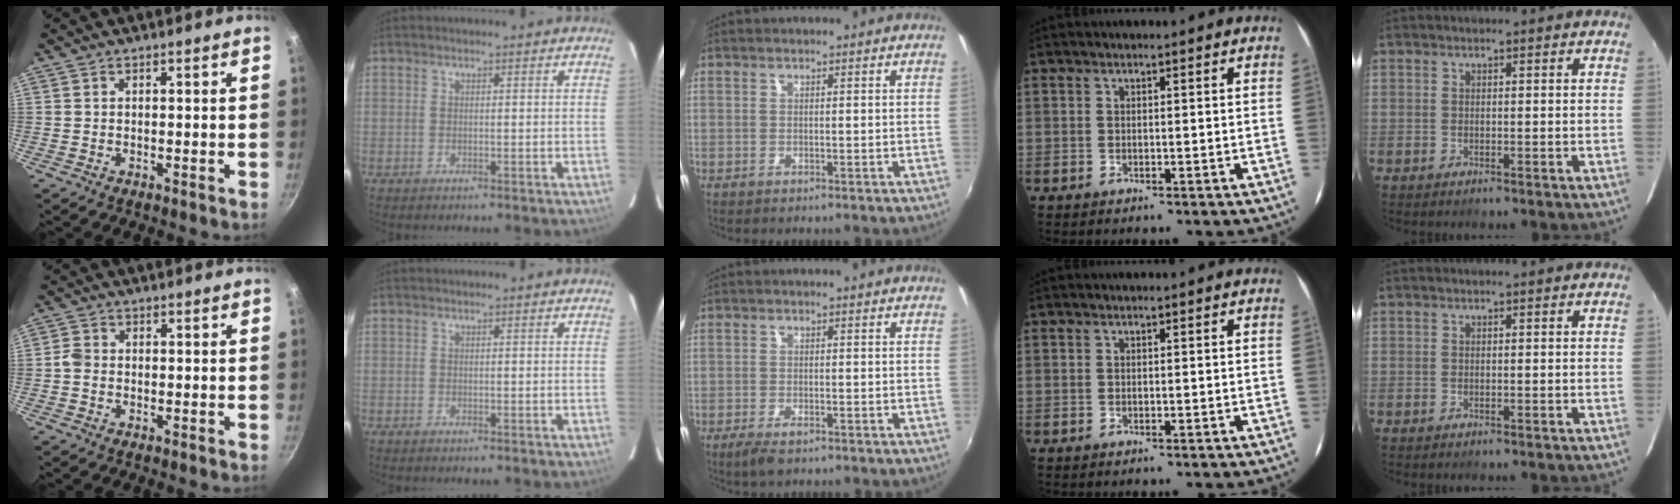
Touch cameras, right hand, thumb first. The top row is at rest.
{"thumb": {"total": 2.0, "force": [-0.6, 1.6, 1.0], "torque": [-0.020, 0.009, -0.017]}, "middle": {"total": 3.4, "force": [-2.2, 1.1, 2.3], "torque": [-0.053, -0.011, -0.041]}}